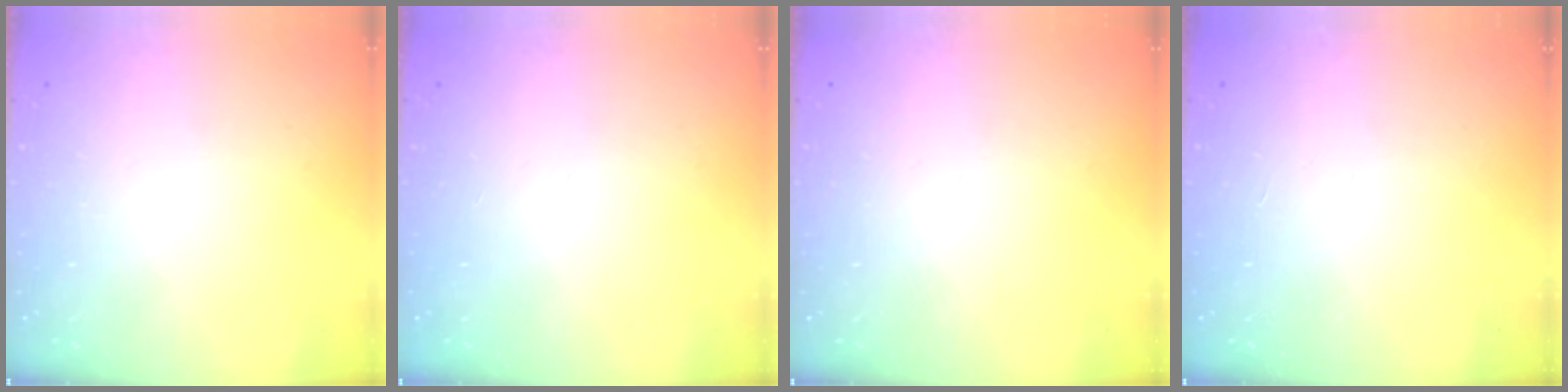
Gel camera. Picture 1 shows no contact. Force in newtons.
{"total": 0.7, "press": 0.7, "slide": 0.2}
{"total": 0.0}
{"total": 1.0, "press": 1.0, "slide": 0.1}